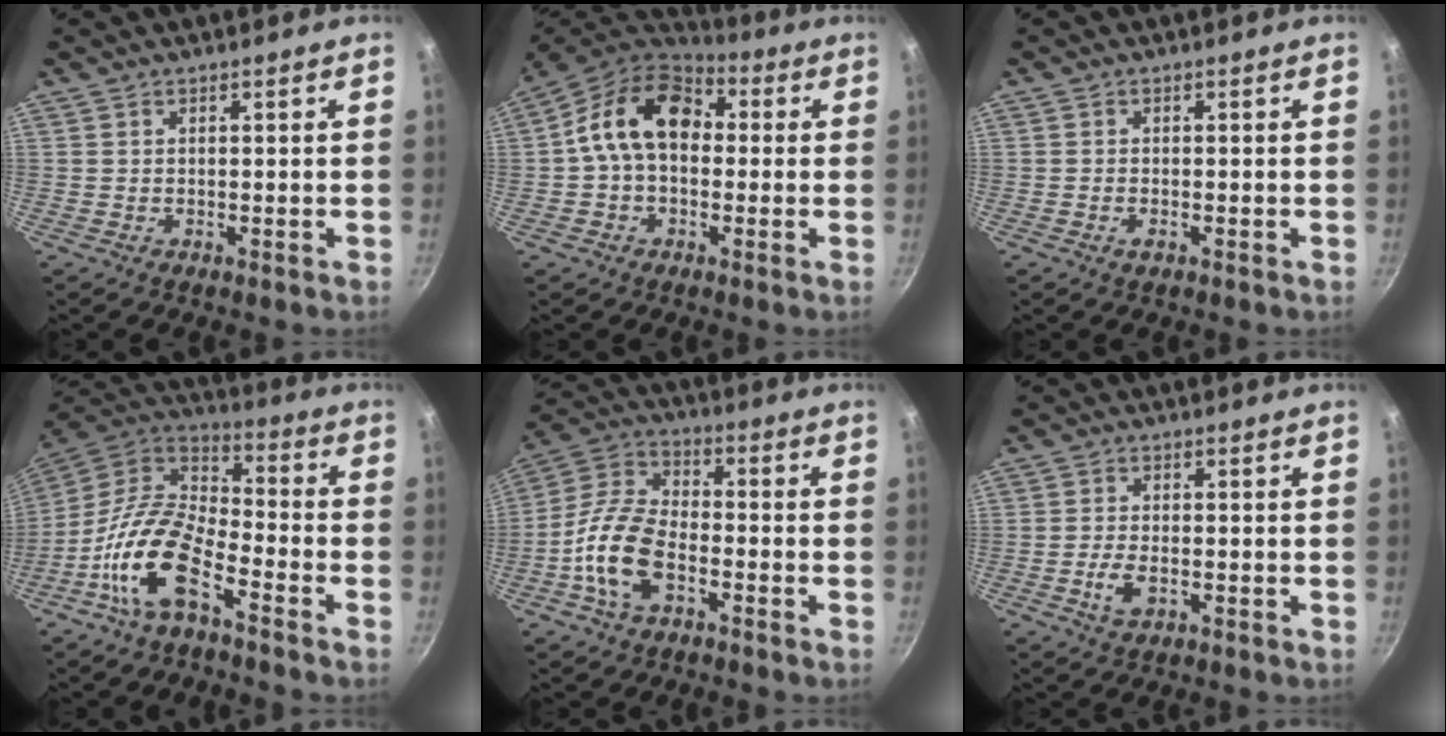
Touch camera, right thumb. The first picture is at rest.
{"total": 14.5, "force": [1.2, 10.3, 10.1], "torque": [-0.136, 0.032, -0.001]}
{"total": 1.2, "force": [-0.6, 0.5, 0.9], "torque": [-0.020, 0.001, -0.013]}
{"total": 15.8, "force": [-8.0, 6.9, 11.8], "torque": [-0.220, 0.065, -0.172]}
{"total": 13.3, "force": [-4.8, 7.2, 10.1], "torque": [-0.188, 0.042, -0.107]}
{"total": 4.3, "force": [-1.5, 2.1, 3.4], "torque": [-0.069, 0.006, -0.029]}